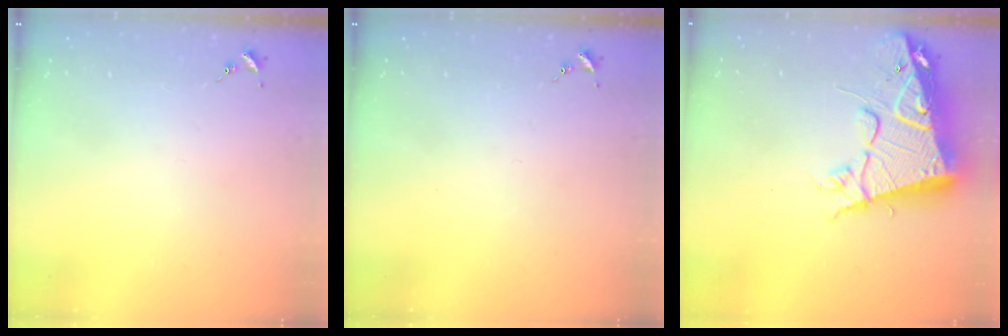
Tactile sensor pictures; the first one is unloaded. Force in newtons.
{"total": 0.0}
{"total": 18.3, "press": 18.1, "slide": 2.1}